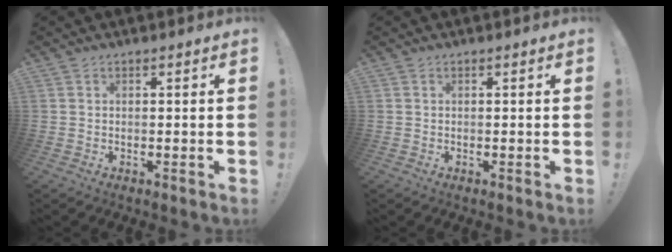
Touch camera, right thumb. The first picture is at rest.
{"total": 0.0}